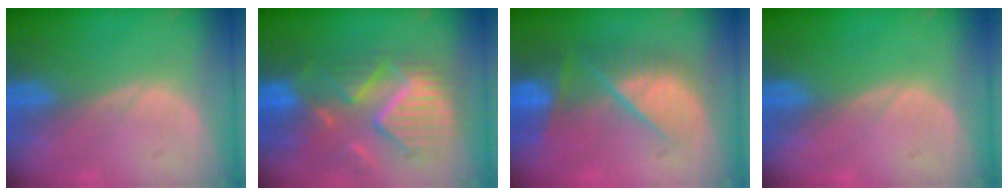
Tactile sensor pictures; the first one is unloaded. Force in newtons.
{"total": 11.7, "press": 10.3, "slide": 5.6}
{"total": 9.4, "press": 8.2, "slide": 4.7}
{"total": 0.0}